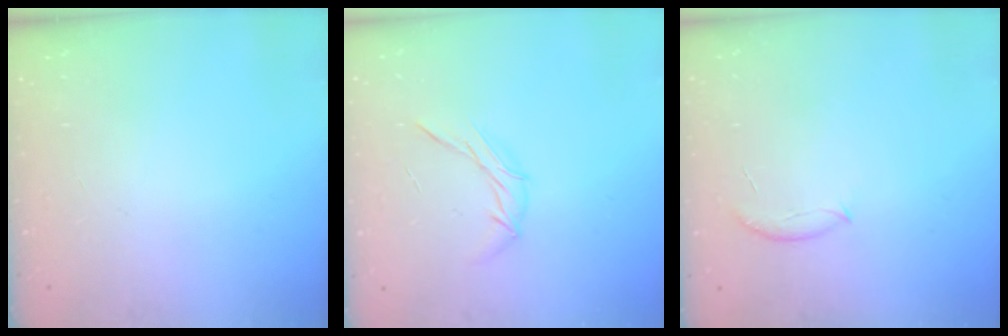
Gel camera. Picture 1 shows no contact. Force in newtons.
{"total": 6.6, "press": 6.6, "slide": 0.2}
{"total": 6.0, "press": 5.9, "slide": 1.3}